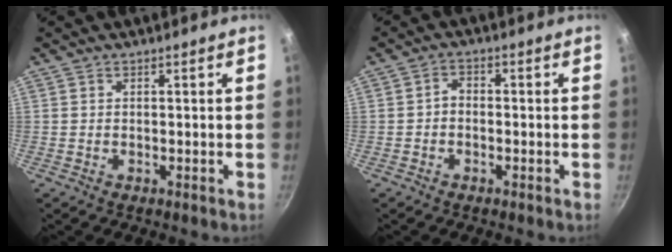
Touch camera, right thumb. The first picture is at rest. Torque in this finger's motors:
{"motor_torque": [-0.09, -0.06, 0.25, -0.13, 0.06]}